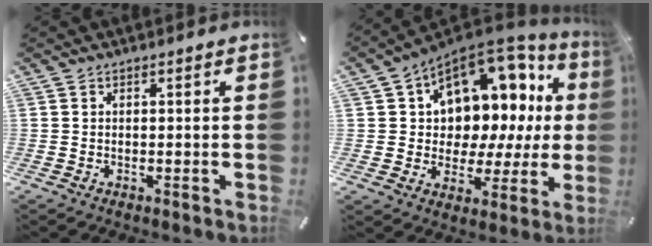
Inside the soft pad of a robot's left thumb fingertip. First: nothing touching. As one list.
[{"total": 12.9, "force": [6.5, 9.0, 6.5], "torque": [-0.089, -0.072, 0.114]}]